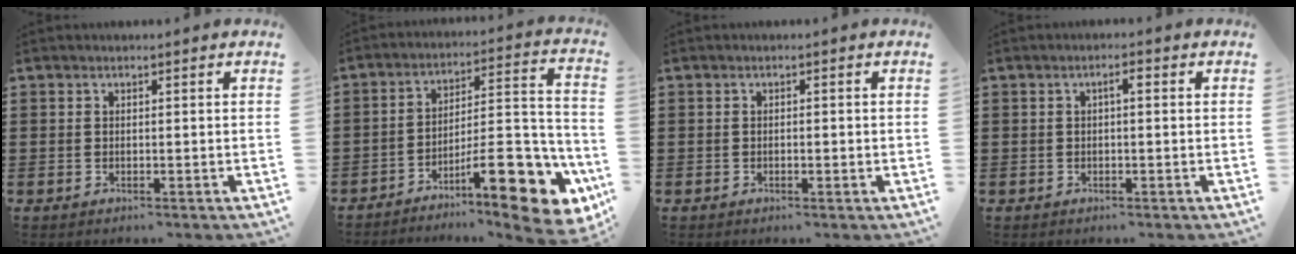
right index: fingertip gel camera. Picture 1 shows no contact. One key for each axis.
{"total": 14.8, "fx": -8.2, "fy": 4.4, "fz": 11.5, "tx": -0.144, "ty": 0.023, "tz": -0.134}
{"total": 0.7, "fx": -0.3, "fy": 0.3, "fz": 0.6, "tx": -0.012, "ty": -0.002, "tz": -0.005}
{"total": 1.5, "fx": 0.0, "fy": 0.3, "fz": 1.5, "tx": -0.028, "ty": 0.005, "tz": -0.002}